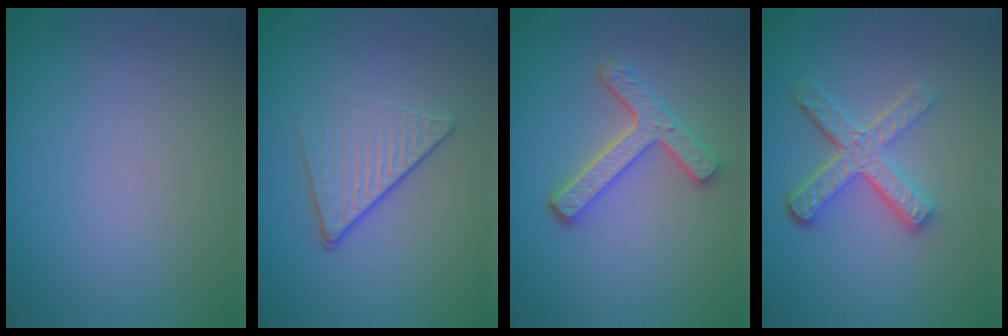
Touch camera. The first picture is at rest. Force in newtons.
{"total": 4.2, "press": 2.7, "slide": 3.2}
{"total": 4.4, "press": 3.4, "slide": 2.9}
{"total": 5.1, "press": 3.6, "slide": 3.5}